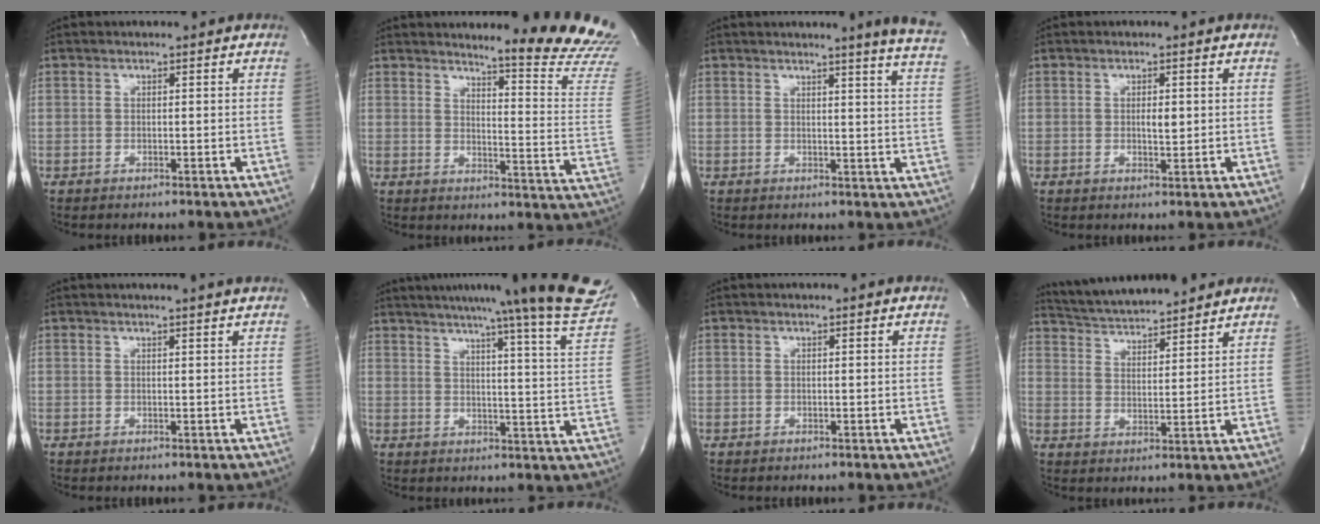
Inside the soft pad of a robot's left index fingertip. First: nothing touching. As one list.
[{"total": 16.1, "force": [15.4, -1.2, 4.4], "torque": [-0.059, -0.153, 0.162]}, {"total": 9.5, "force": [8.1, -1.7, 4.6], "torque": [-0.055, -0.064, 0.068]}, {"total": 1.9, "force": [0.2, 0.7, 1.8], "torque": [-0.031, -0.001, 0.006]}, {"total": 3.2, "force": [2.9, -0.8, 1.1], "torque": [-0.018, -0.001, 0.029]}, {"total": 25.4, "force": [22.3, -1.5, 12.1], "torque": [-0.177, -0.075, 0.269]}, {"total": 0.6, "force": [0.5, -0.1, 0.2], "torque": [-0.007, -0.002, 0.011]}, {"total": 13.5, "force": [12.6, 1.2, 4.6], "torque": [-0.086, 0.019, 0.201]}]